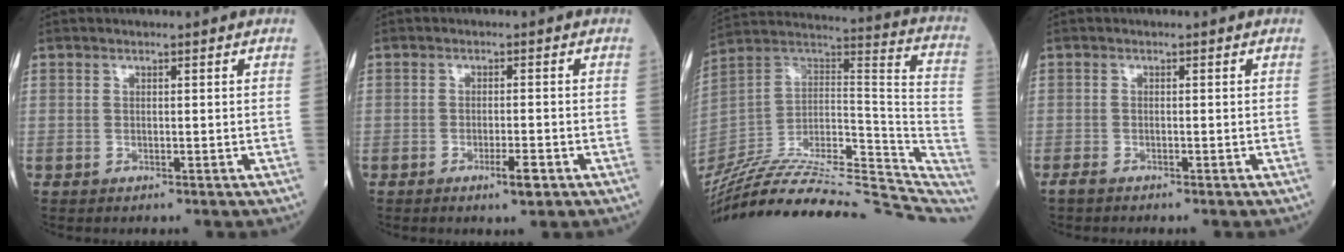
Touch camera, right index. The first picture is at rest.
{"total": 2.7, "force": [-1.4, 0.2, 2.3], "torque": [-0.033, -0.002, -0.023]}
{"total": 33.7, "force": [-29.4, 7.1, 14.9], "torque": [-0.196, -0.008, -0.431]}
{"total": 1.2, "force": [-1.1, 0.1, 0.6], "torque": [-0.017, -0.003, -0.021]}